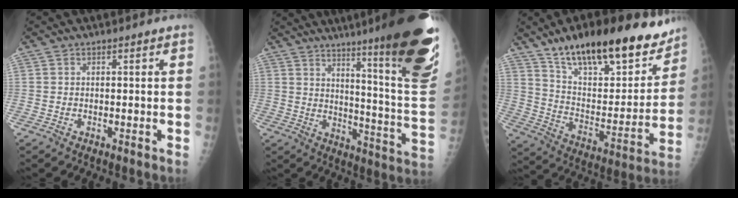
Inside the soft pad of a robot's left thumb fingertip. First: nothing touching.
{"total": 27.5, "force": [17.5, 2.5, 21.0], "torque": [-0.238, -0.101, 0.243]}
{"total": 26.5, "force": [19.1, 9.8, 15.5], "torque": [-0.197, -0.073, 0.303]}